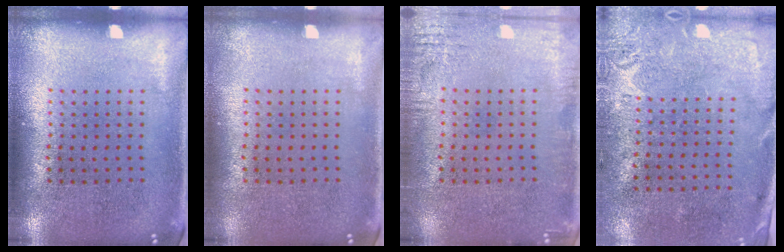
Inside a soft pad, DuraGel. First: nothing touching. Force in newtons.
{"total": 0.0}
{"total": 2.3, "press": 2.3, "slide": 0.3}
{"total": 2.8, "press": 2.2, "slide": 1.8}